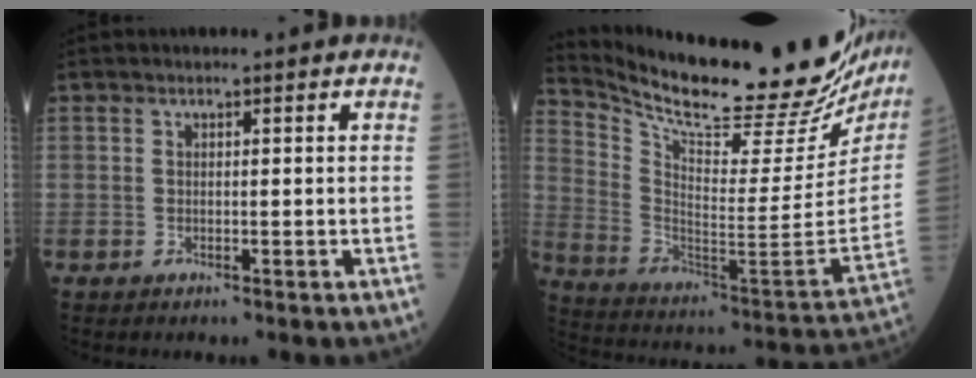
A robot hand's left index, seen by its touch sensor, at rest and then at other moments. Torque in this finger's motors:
{"motor_torque": [-0.18, -0.65, 0.14, 0.02]}